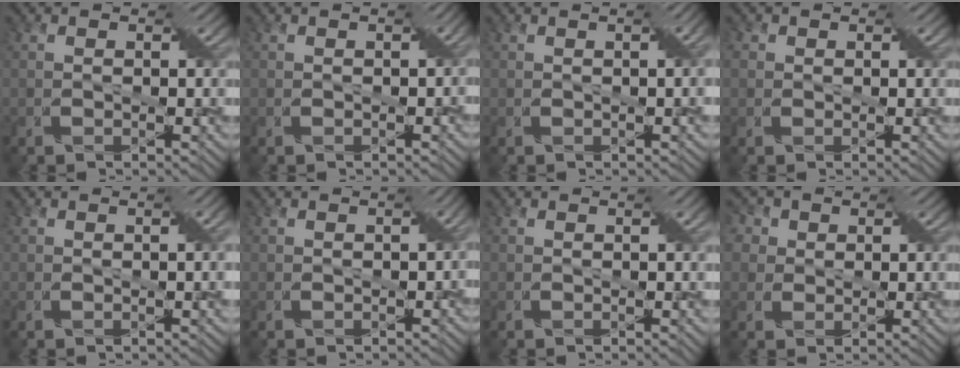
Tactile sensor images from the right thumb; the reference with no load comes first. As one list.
[{"total": 1.2, "force": [-0.2, 0.8, 0.9], "torque": [-0.008, -0.002, -0.003]}, {"total": 2.6, "force": [0.1, 0.4, 2.6], "torque": [-0.036, 0.010, -0.001]}, {"total": 1.7, "force": [0.5, 1.6, 0.6], "torque": [-0.009, 0.009, -0.004]}, {"total": 1.9, "force": [0.1, 0.4, 1.9], "torque": [-0.024, 0.006, 0.001]}, {"total": 1.7, "force": [-0.3, 1.1, 1.3], "torque": [-0.013, -0.003, -0.004]}, {"total": 1.3, "force": [0.2, 0.0, 1.3], "torque": [-0.015, 0.003, 0.007]}, {"total": 6.9, "force": [2.9, 5.5, 3.0], "torque": [-0.079, 0.027, 0.036]}]